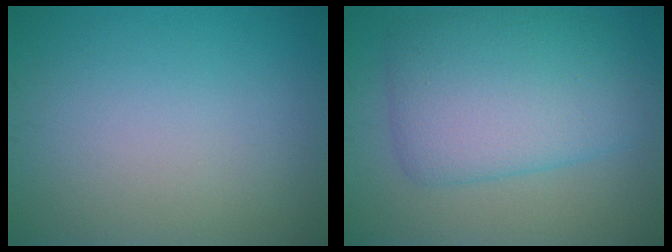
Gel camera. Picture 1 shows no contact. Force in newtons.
{"total": 7.7, "press": 7.7, "slide": 0.1}